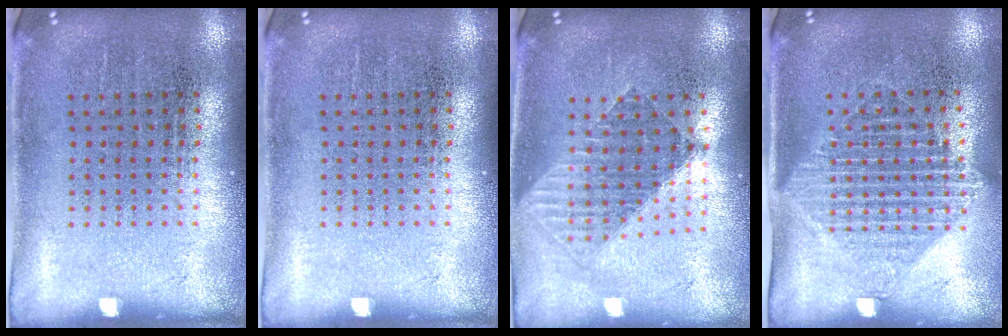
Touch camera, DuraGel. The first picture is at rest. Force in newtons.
{"total": 0.0}
{"total": 1.6, "press": 1.3, "slide": 0.9}
{"total": 1.5, "press": 1.2, "slide": 0.9}